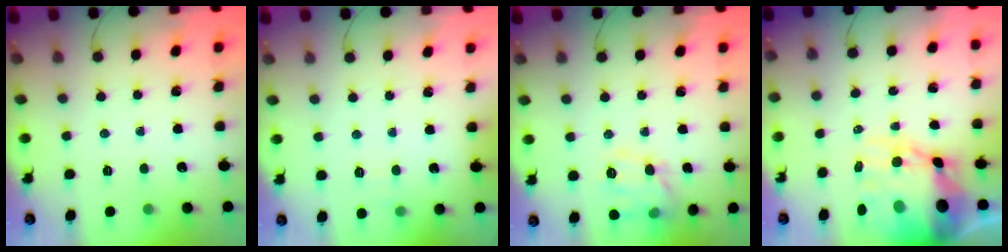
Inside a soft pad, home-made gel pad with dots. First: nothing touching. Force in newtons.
{"total": 5.0, "press": 4.8, "slide": 1.3}
{"total": 10.2, "press": 10.2, "slide": 0.1}
{"total": 18.9, "press": 18.4, "slide": 4.6}